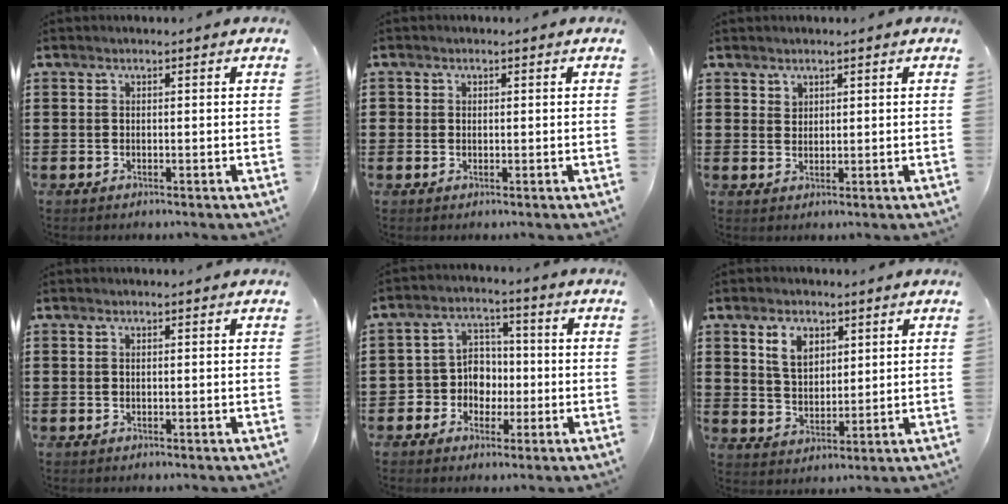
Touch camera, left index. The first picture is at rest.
{"total": 0.7, "force": [0.1, 0.7, 0.1], "torque": [-0.004, 0.004, 0.002]}
{"total": 1.6, "force": [1.3, 0.9, 0.1], "torque": [-0.003, 0.002, 0.026]}
{"total": 0.0}
{"total": 5.3, "force": [-1.3, 4.9, 1.3], "torque": [-0.042, 0.014, -0.028]}
{"total": 5.4, "force": [3.1, 3.3, 3.0], "torque": [-0.055, 0.007, 0.053]}